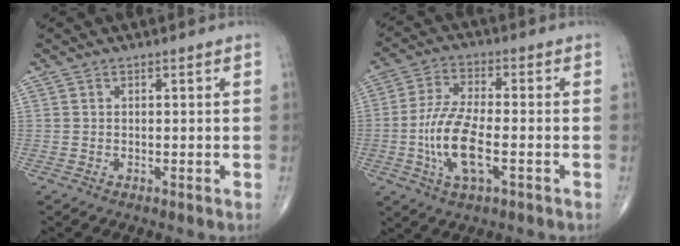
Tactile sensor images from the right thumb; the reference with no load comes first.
{"total": 11.7, "force": [-2.8, 4.5, 10.4], "torque": [-0.218, 0.010, -0.054]}